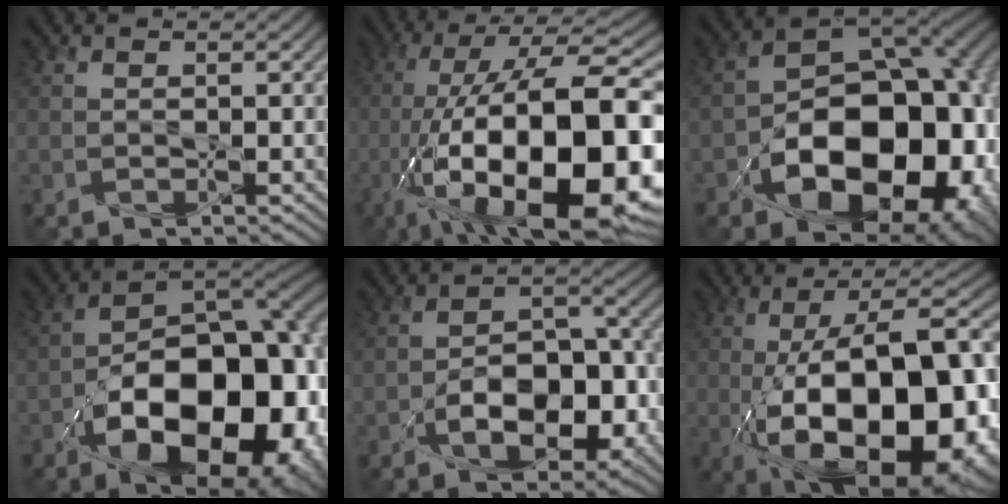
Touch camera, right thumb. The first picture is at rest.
{"total": 21.5, "force": [-7.2, 8.4, 18.5], "torque": [-0.311, -0.011, -0.118]}
{"total": 20.2, "force": [-6.1, 13.5, 13.8], "torque": [-0.188, -0.059, -0.068]}
{"total": 21.1, "force": [-7.3, 12.1, 15.6], "torque": [-0.217, -0.033, -0.102]}
{"total": 10.1, "force": [-3.6, 5.9, 7.3], "torque": [-0.112, -0.004, -0.060]}
{"total": 21.4, "force": [-5.7, 9.5, 18.3], "torque": [-0.275, -0.006, -0.084]}